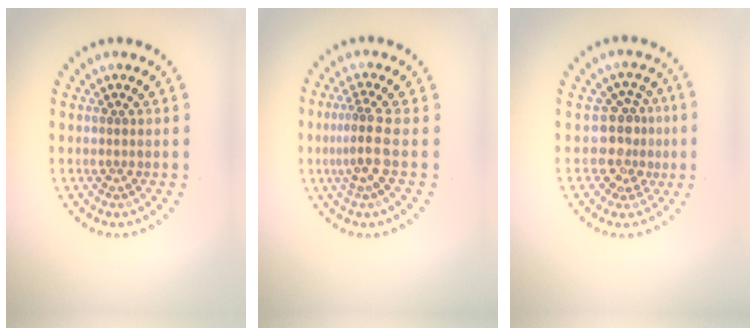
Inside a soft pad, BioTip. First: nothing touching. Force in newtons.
{"total": 2.6, "press": 1.9, "slide": 1.8}
{"total": 3.1, "press": 2.4, "slide": 2.0}